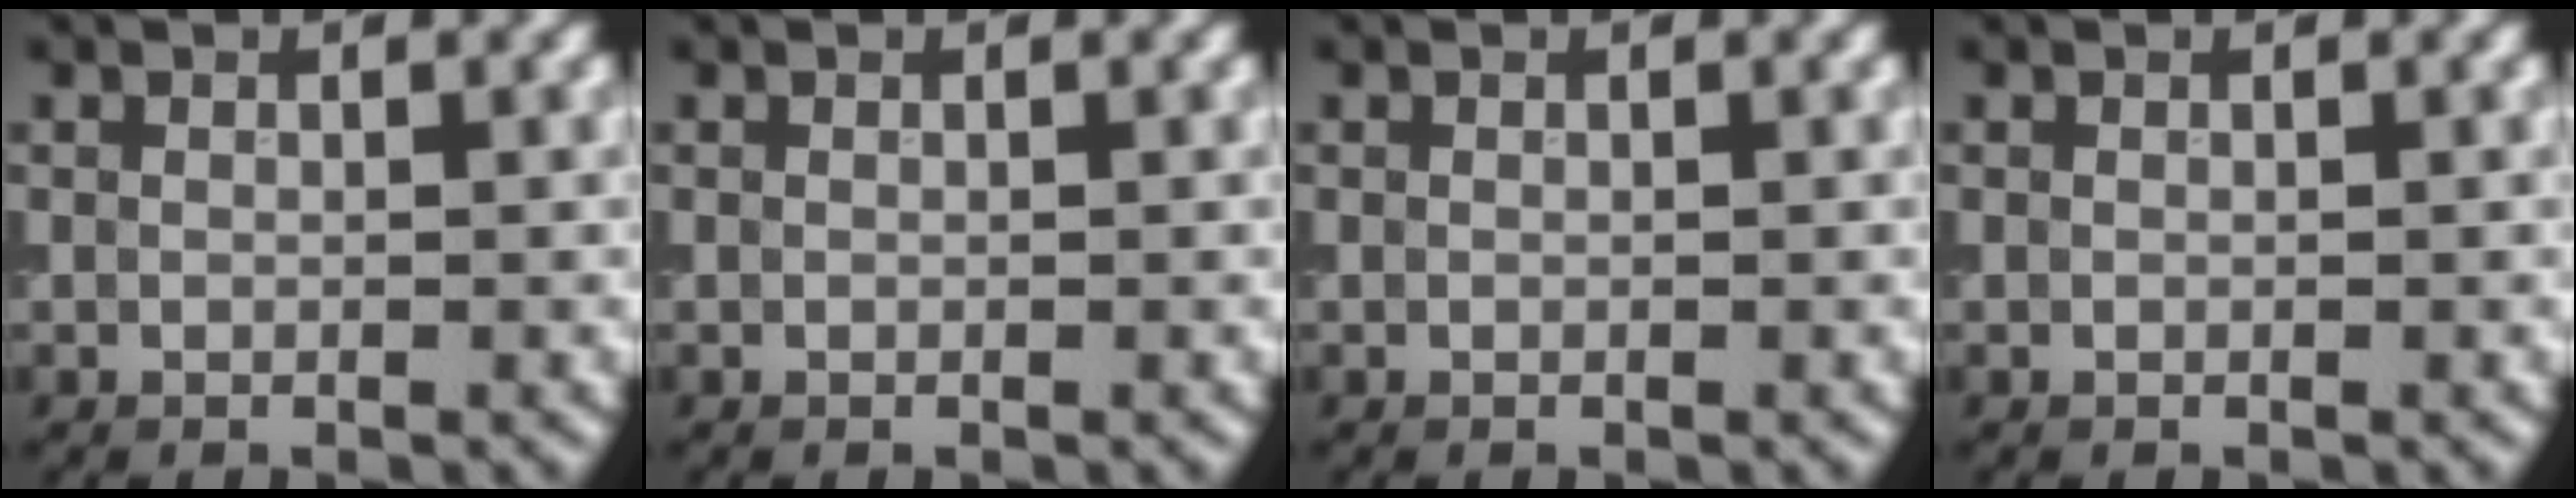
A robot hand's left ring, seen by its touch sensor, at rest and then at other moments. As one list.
[{"total": 0.0}, {"total": 0.0}, {"total": 0.0}]